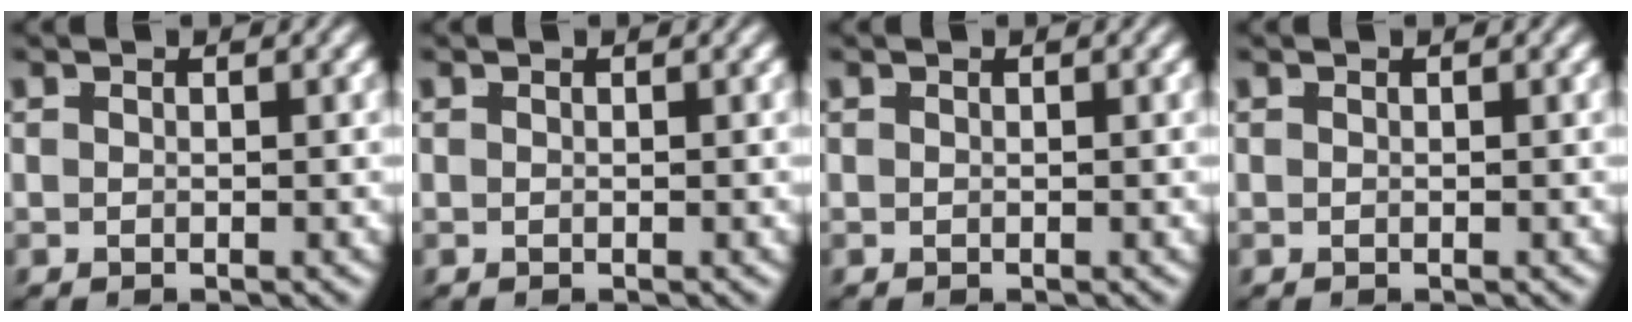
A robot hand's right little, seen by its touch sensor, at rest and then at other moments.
{"total": 0.0}
{"total": 0.0}
{"total": 0.0}